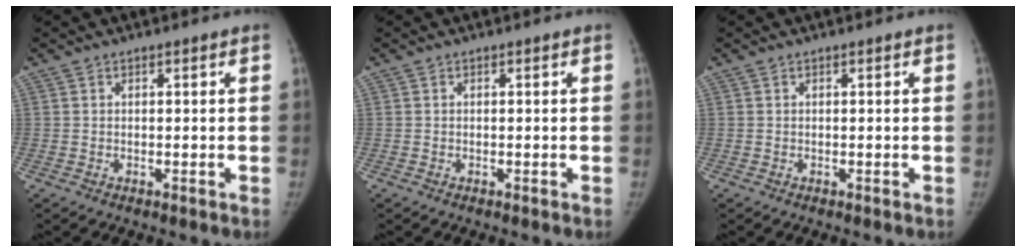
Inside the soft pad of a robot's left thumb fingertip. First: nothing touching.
{"total": 0.0}
{"total": 0.0}